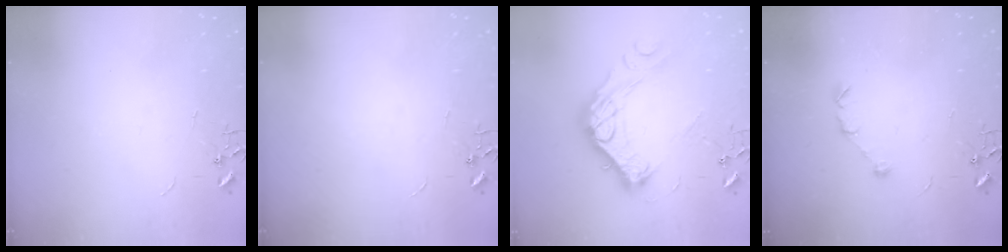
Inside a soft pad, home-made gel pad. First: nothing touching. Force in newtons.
{"total": 0.0}
{"total": 19.8, "press": 19.7, "slide": 1.5}
{"total": 6.8, "press": 6.8, "slide": 0.9}